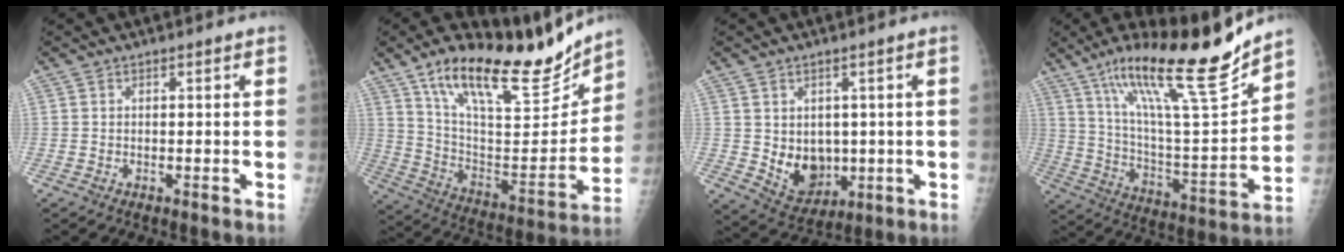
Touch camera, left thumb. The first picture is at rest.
{"total": 24.5, "force": [18.3, 8.2, 14.0], "torque": [-0.182, -0.078, 0.307]}
{"total": 8.1, "force": [0.0, 6.3, 5.0], "torque": [-0.048, -0.016, 0.025]}
{"total": 23.7, "force": [17.2, 2.9, 16.0], "torque": [-0.238, -0.082, 0.300]}